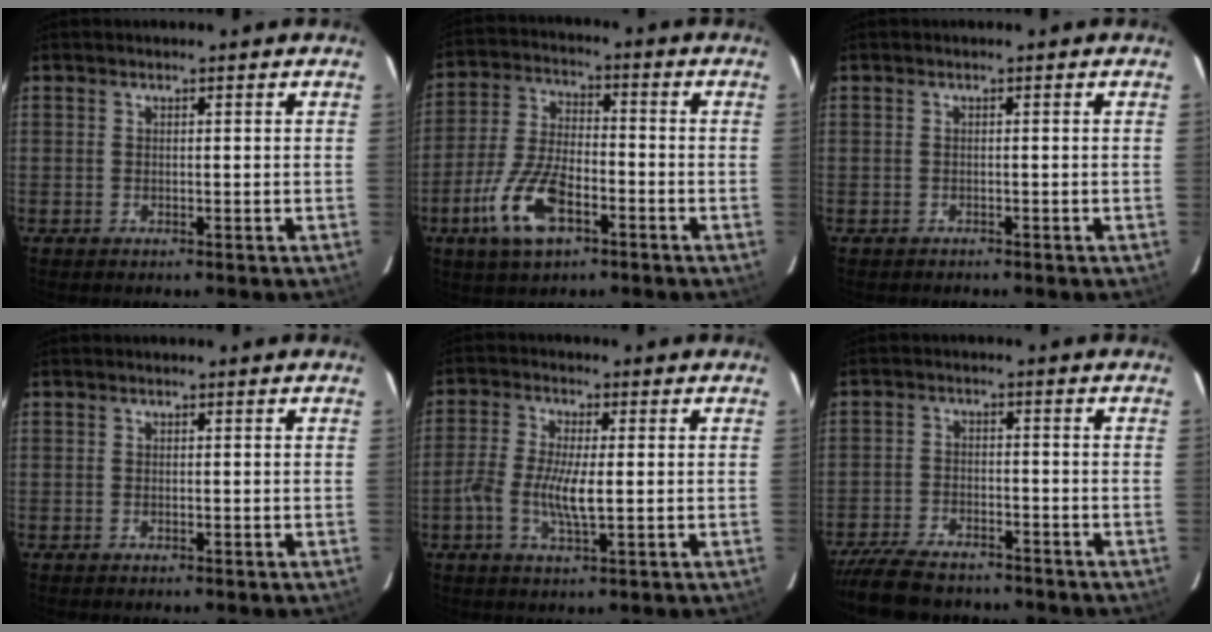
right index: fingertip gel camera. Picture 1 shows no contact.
{"total": 12.6, "force": [-6.2, 5.2, 9.6], "torque": [-0.211, -0.007, -0.115]}
{"total": 0.6, "force": [-0.6, 0.2, -0.1], "torque": [0.001, 0.004, -0.009]}
{"total": 0.0}
{"total": 7.1, "force": [-1.2, 1.8, 6.7], "torque": [-0.141, -0.001, -0.028]}
{"total": 12.3, "force": [-10.5, 4.1, 5.0], "torque": [-0.122, -0.017, -0.171]}